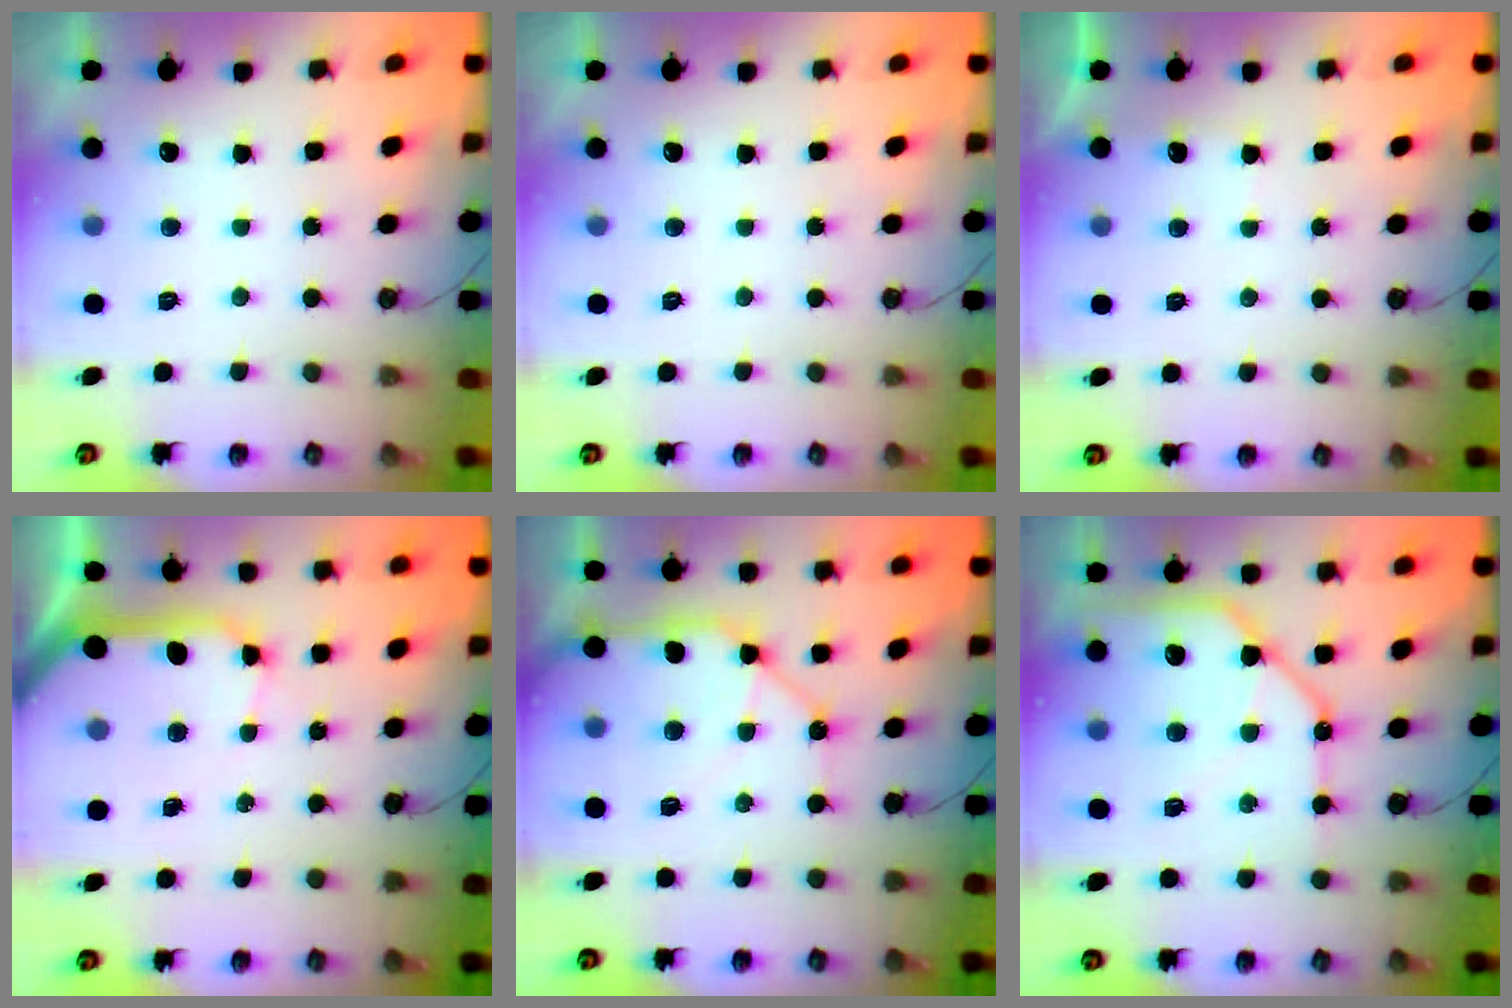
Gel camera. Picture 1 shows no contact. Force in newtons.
{"total": 0.0}
{"total": 2.4, "press": 2.3, "slide": 0.4}
{"total": 14.9, "press": 14.7, "slide": 1.9}
{"total": 13.8, "press": 13.7, "slide": 1.8}
{"total": 15.8, "press": 15.7, "slide": 1.7}